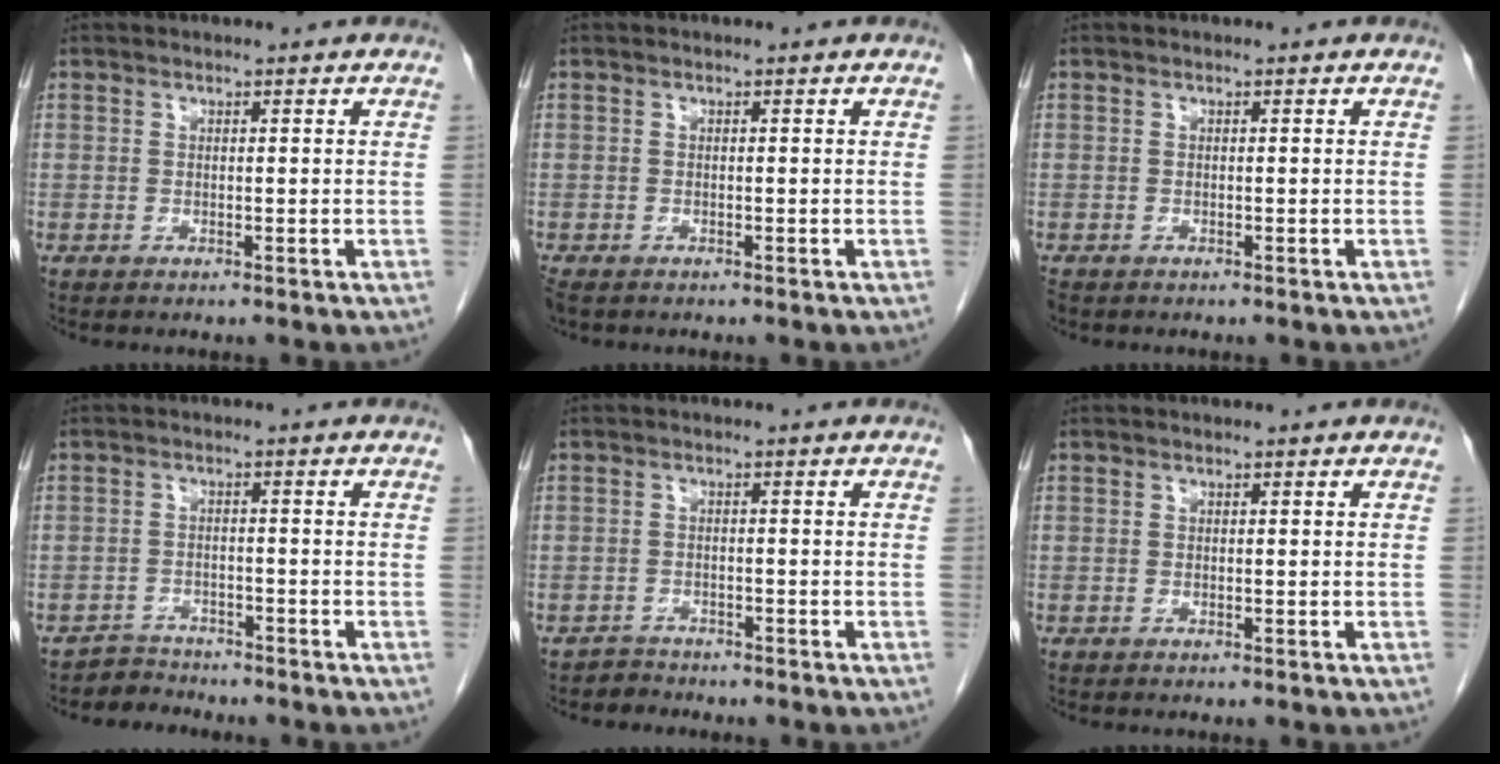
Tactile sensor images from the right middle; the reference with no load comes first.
{"total": 2.3, "force": [-1.7, 1.1, 1.1], "torque": [-0.026, -0.007, -0.028]}
{"total": 0.8, "force": [-0.6, 0.4, 0.2], "torque": [-0.009, -0.001, -0.012]}
{"total": 2.9, "force": [-2.6, 0.8, -1.2], "torque": [0.021, -0.003, -0.045]}
{"total": 1.8, "force": [-1.5, 0.5, -0.8], "torque": [0.014, -0.001, -0.027]}
{"total": 0.0}